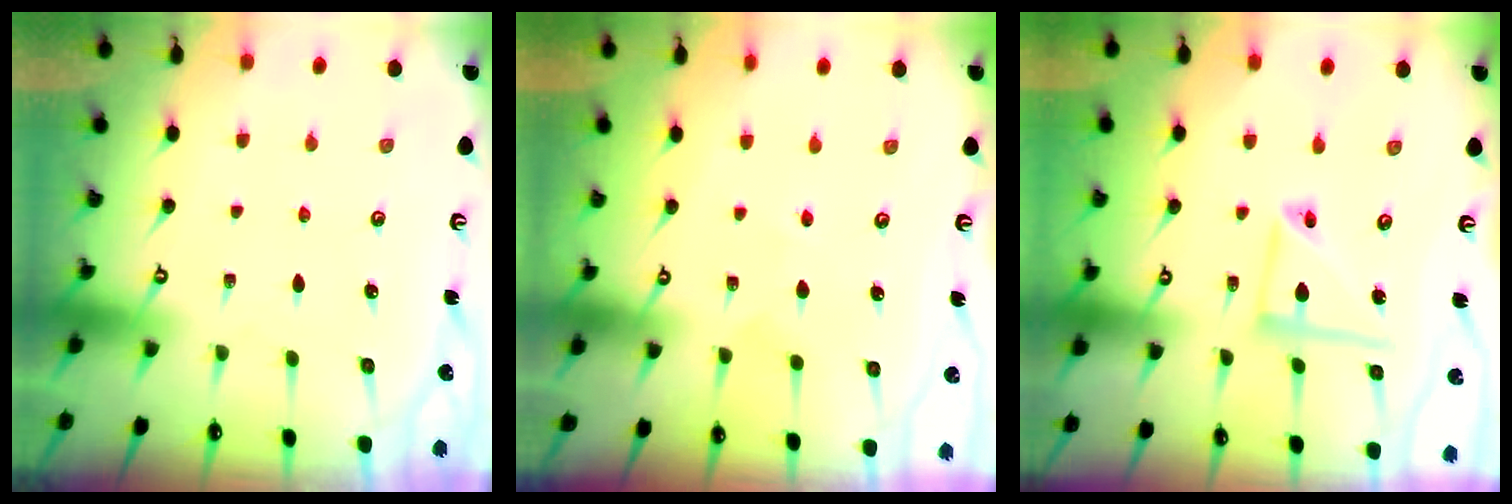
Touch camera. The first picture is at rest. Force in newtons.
{"total": 2.8, "press": 2.6, "slide": 1.0}
{"total": 9.2, "press": 9.2, "slide": 0.7}